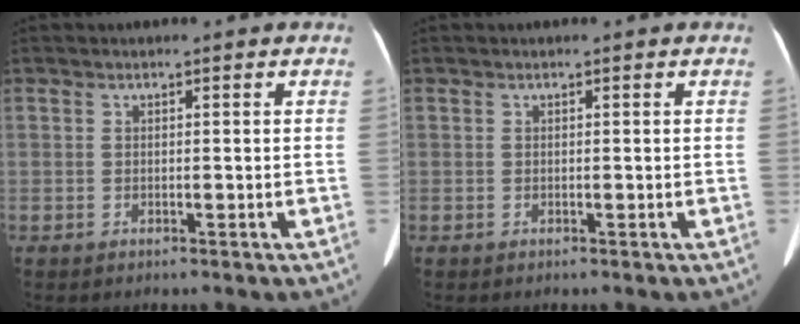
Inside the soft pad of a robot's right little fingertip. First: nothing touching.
{"total": 0.0}